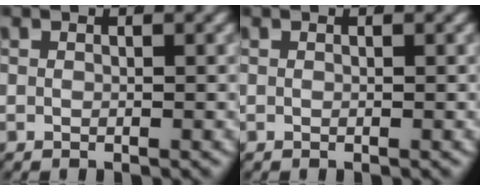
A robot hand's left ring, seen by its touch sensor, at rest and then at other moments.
{"total": 0.0}